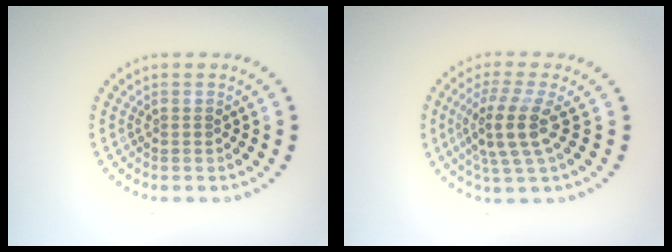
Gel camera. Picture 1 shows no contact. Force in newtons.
{"total": 4.0, "press": 3.3, "slide": 2.3}